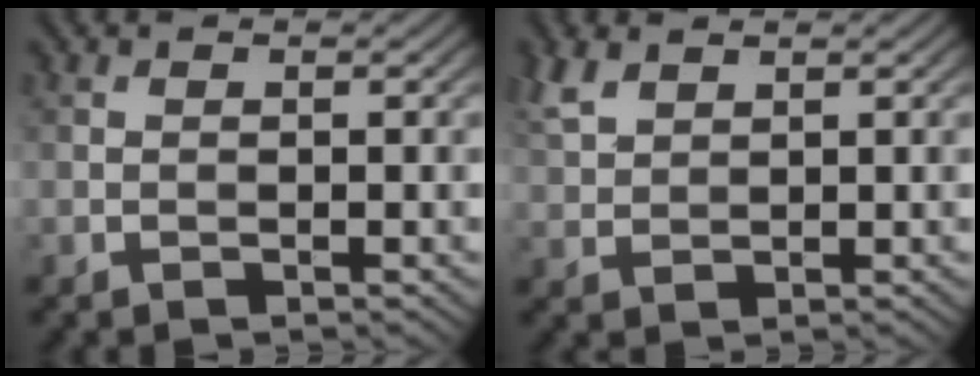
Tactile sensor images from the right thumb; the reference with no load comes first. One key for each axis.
{"total": 3.4, "fx": 2.5, "fy": 1.4, "fz": 1.9, "tx": -0.055, "ty": 0.008, "tz": 0.058}